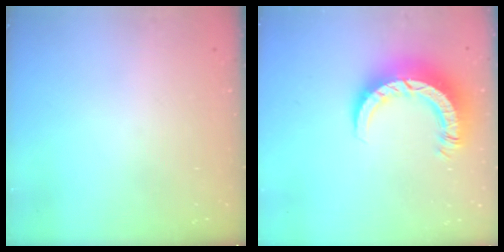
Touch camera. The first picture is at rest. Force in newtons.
{"total": 10.0, "press": 10.0, "slide": 1.1}